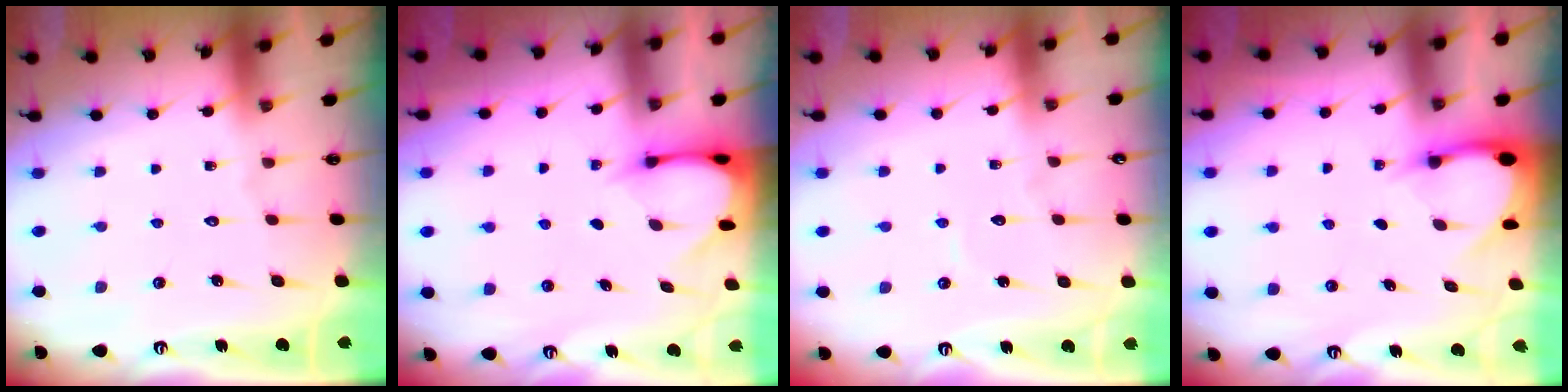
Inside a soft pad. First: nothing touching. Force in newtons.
{"total": 3.0, "press": 3.0, "slide": 0.2}
{"total": 3.5, "press": 3.5, "slide": 0.3}
{"total": 3.6, "press": 3.6, "slide": 0.2}